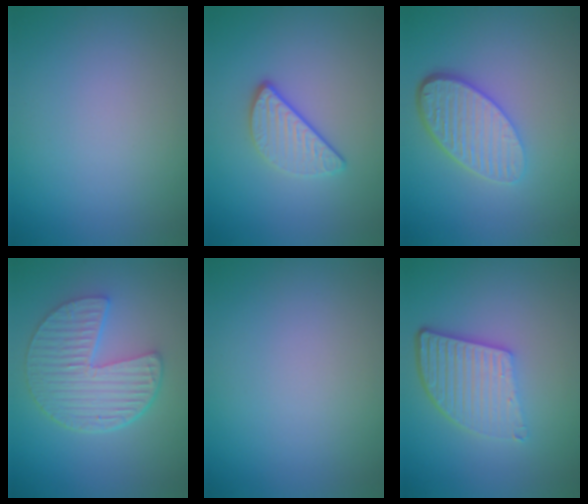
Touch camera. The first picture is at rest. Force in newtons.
{"total": 2.9, "press": 2.4, "slide": 1.6}
{"total": 5.3, "press": 3.9, "slide": 3.6}
{"total": 6.3, "press": 4.6, "slide": 4.3}
{"total": 0.0}
{"total": 5.6, "press": 4.0, "slide": 4.0}